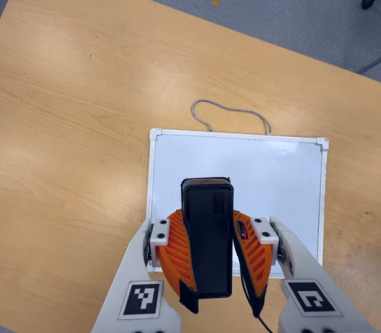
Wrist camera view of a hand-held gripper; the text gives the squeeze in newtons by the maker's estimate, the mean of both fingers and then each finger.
{"total": 9.7, "left": 8.2, "right": 11.1}